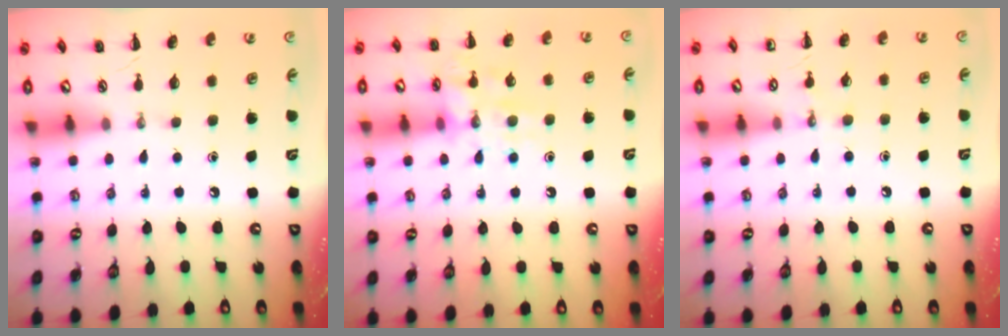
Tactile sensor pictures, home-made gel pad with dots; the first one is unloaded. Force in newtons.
{"total": 12.6, "press": 12.6, "slide": 0.9}
{"total": 5.5, "press": 5.3, "slide": 1.5}